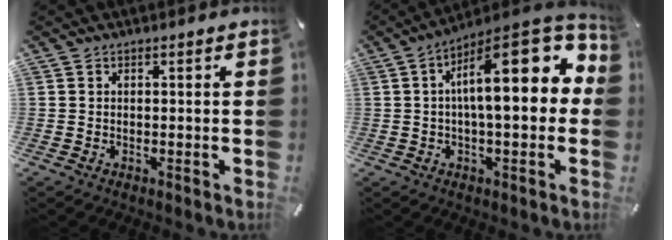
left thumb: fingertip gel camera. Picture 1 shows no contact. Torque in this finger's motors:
{"motor_torque": [2.38, 2.63, 2.36, -0.41, 0.32]}